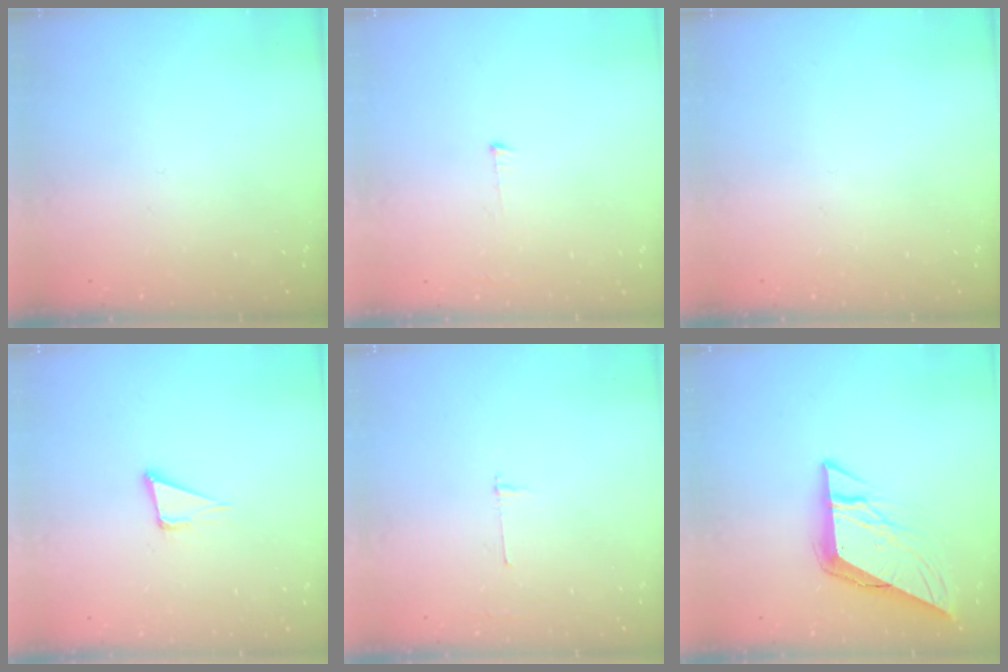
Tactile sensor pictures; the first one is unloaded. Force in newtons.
{"total": 3.0, "press": 3.0, "slide": 0.3}
{"total": 0.0}
{"total": 5.0, "press": 4.0, "slide": 3.1}
{"total": 2.7, "press": 2.7, "slide": 0.3}
{"total": 9.8, "press": 9.8, "slide": 0.6}